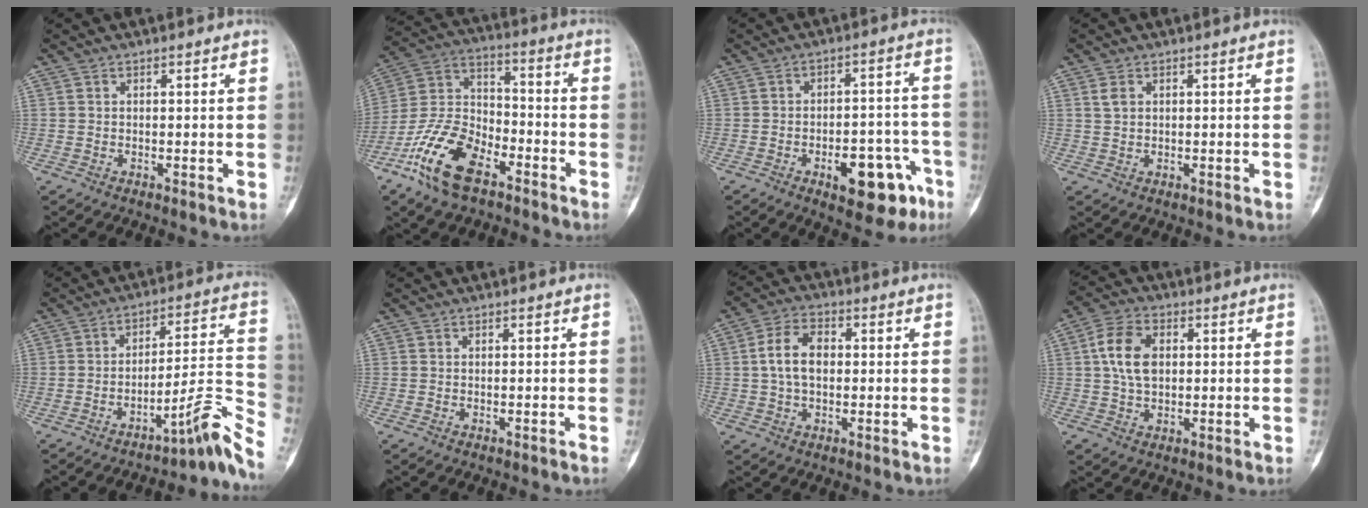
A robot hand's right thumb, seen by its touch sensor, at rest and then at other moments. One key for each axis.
{"total": 15.8, "fx": -9.2, "fy": 7.9, "fz": 10.1, "tx": -0.197, "ty": 0.052, "tz": -0.185}
{"total": 12.9, "fx": -6.1, "fy": 5.9, "fz": 9.7, "tx": -0.100, "ty": 0.044, "tz": -0.075}
{"total": 2.2, "fx": 0.9, "fy": 1.5, "fz": 1.4, "tx": -0.022, "ty": 0.002, "tz": 0.020}
{"total": 13.0, "fx": -8.8, "fy": 1.6, "fz": 9.5, "tx": -0.112, "ty": 0.103, "tz": -0.127}
{"total": 0.0}
{"total": 7.9, "fx": 0.6, "fy": 5.1, "fz": 5.9, "tx": -0.100, "ty": 0.017, "tz": 0.006}
{"total": 8.2, "fx": 1.2, "fy": 5.4, "fz": 6.1, "tx": -0.112, "ty": 0.010, "tz": 0.019}